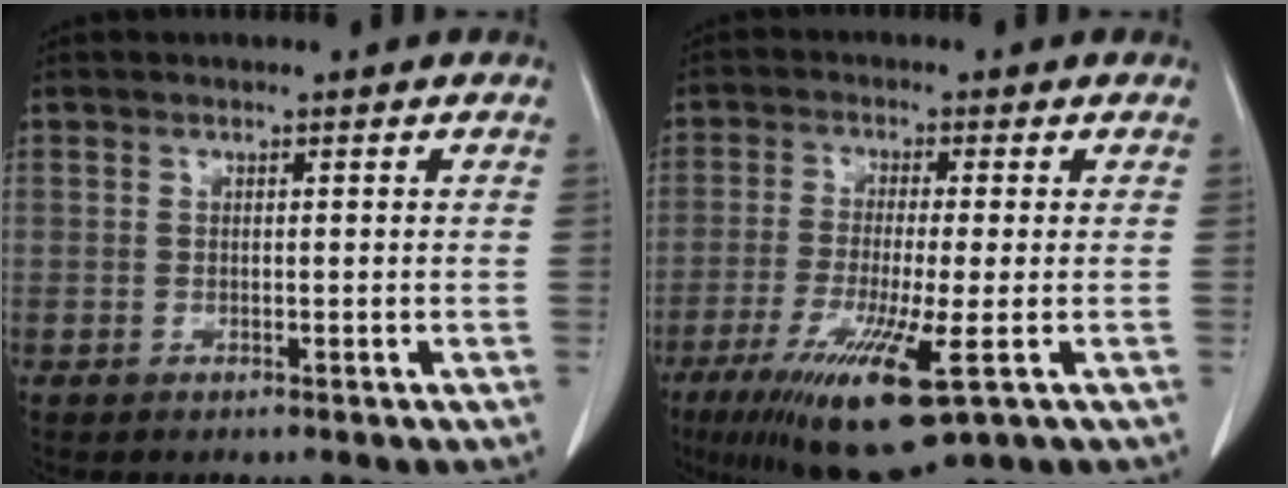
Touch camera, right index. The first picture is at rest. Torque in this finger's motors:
{"motor_torque": [1.81, -0.33, 0.73, 0.21]}